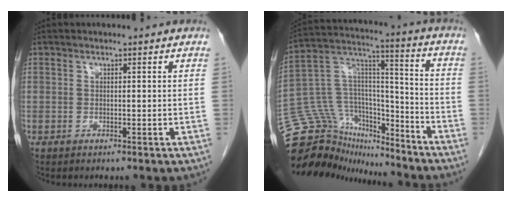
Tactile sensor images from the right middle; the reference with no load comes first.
{"total": 19.1, "force": [-17.4, 6.9, 3.7], "torque": [-0.068, 0.075, -0.287]}